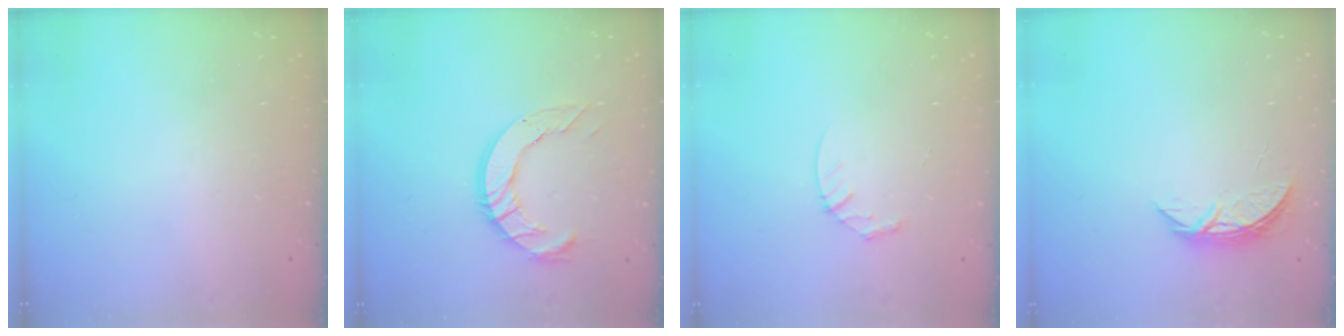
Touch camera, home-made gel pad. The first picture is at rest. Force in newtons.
{"total": 10.6, "press": 10.5, "slide": 0.9}
{"total": 3.5, "press": 3.5, "slide": 0.3}
{"total": 5.2, "press": 5.2, "slide": 0.6}